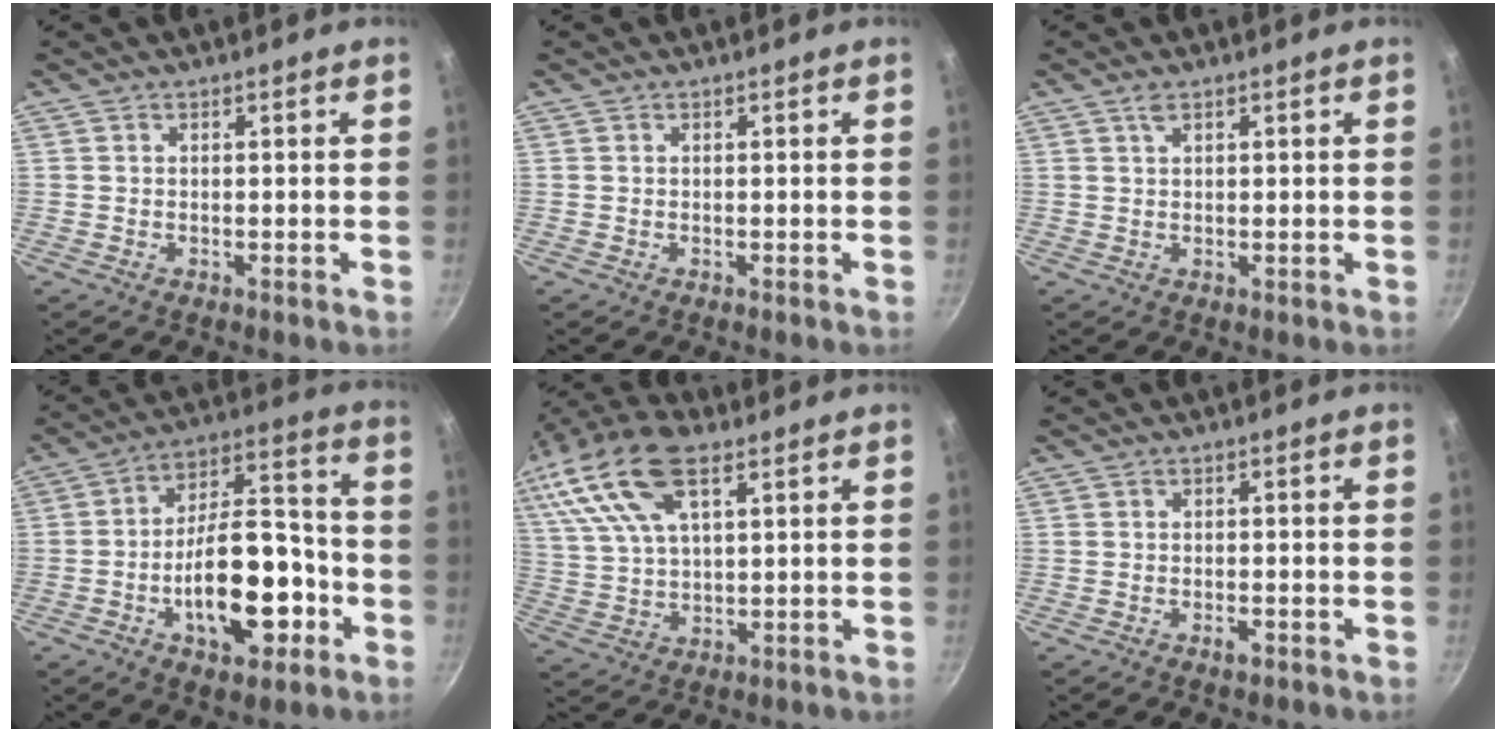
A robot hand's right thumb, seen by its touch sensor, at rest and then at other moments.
{"total": 0.0}
{"total": 1.6, "force": [0.9, 0.6, 1.2], "torque": [-0.020, 0.000, 0.019]}
{"total": 19.4, "force": [-6.2, 9.9, 15.5], "torque": [-0.205, 0.059, -0.091]}
{"total": 21.5, "force": [11.0, 10.8, 14.9], "torque": [-0.320, 0.028, 0.211]}
{"total": 1.4, "force": [-0.8, 0.6, 1.0], "torque": [-0.017, 0.004, -0.014]}